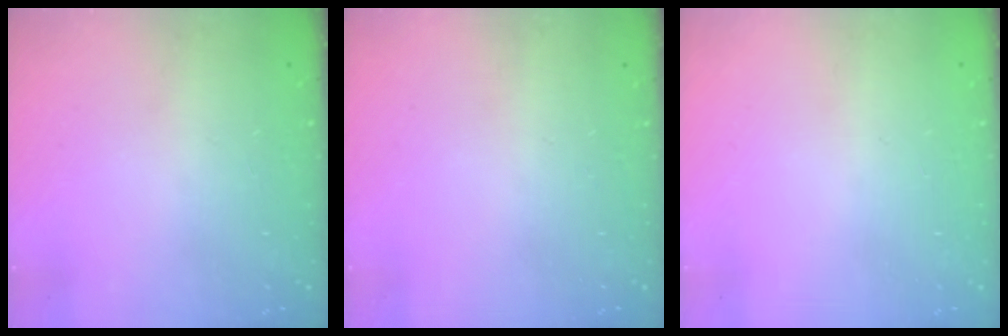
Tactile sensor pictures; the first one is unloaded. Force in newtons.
{"total": 0.0}
{"total": 0.0}